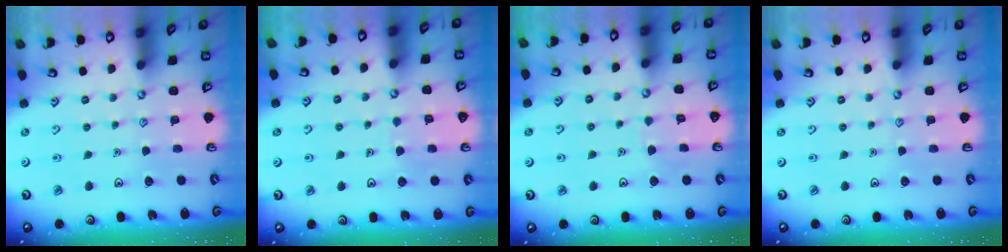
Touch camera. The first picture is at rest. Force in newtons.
{"total": 4.0, "press": 3.9, "slide": 0.3}
{"total": 3.8, "press": 3.8, "slide": 0.2}
{"total": 0.0}